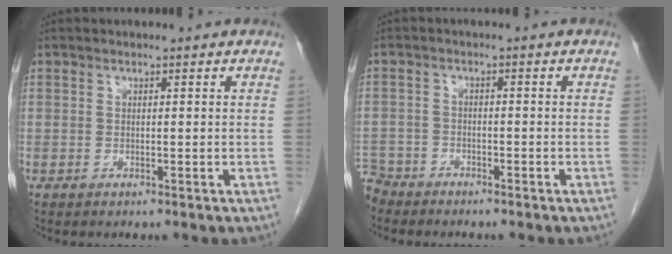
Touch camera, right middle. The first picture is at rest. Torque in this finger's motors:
{"motor_torque": [0.58, -0.68, 0.07, -0.06]}